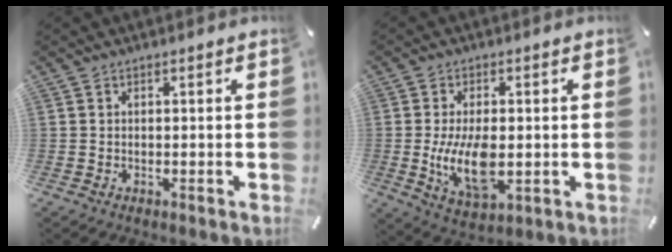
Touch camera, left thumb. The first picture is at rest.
{"total": 11.4, "force": [-1.0, 5.9, 9.7], "torque": [-0.199, -0.019, -0.017]}